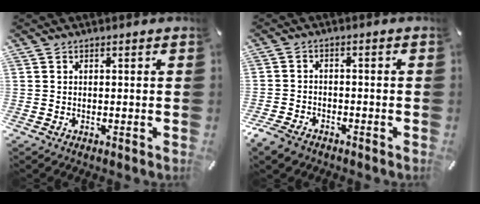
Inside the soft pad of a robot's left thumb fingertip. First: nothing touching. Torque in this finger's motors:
{"motor_torque": [0.13, 0.81, 0.30, 0.25, 0.03]}